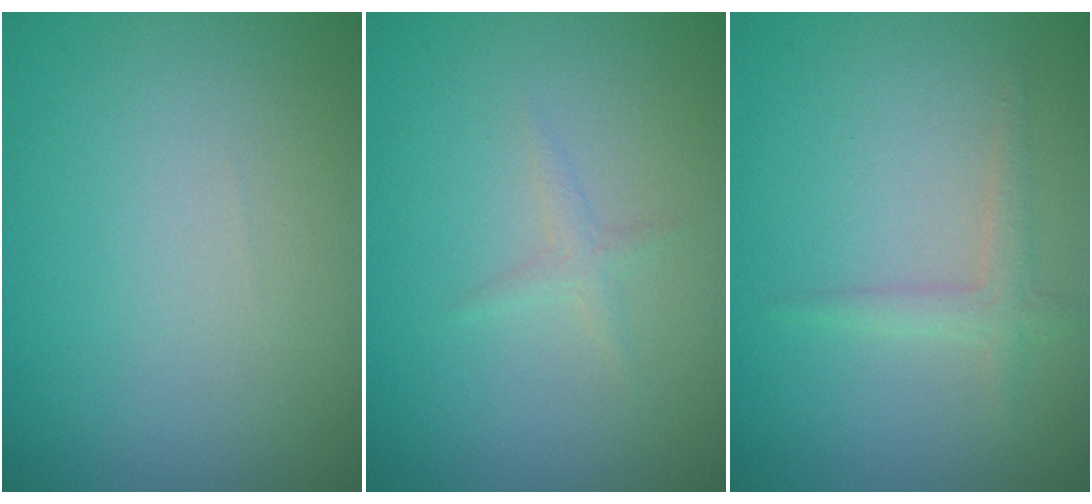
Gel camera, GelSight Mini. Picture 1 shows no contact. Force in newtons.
{"total": 0.9, "press": 0.9, "slide": 0.1}
{"total": 1.5, "press": 1.5, "slide": 0.0}